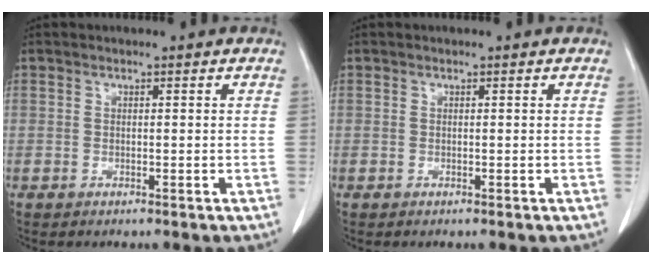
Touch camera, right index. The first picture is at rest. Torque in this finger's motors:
{"motor_torque": [0.00, 0.00, 0.00, 0.00]}